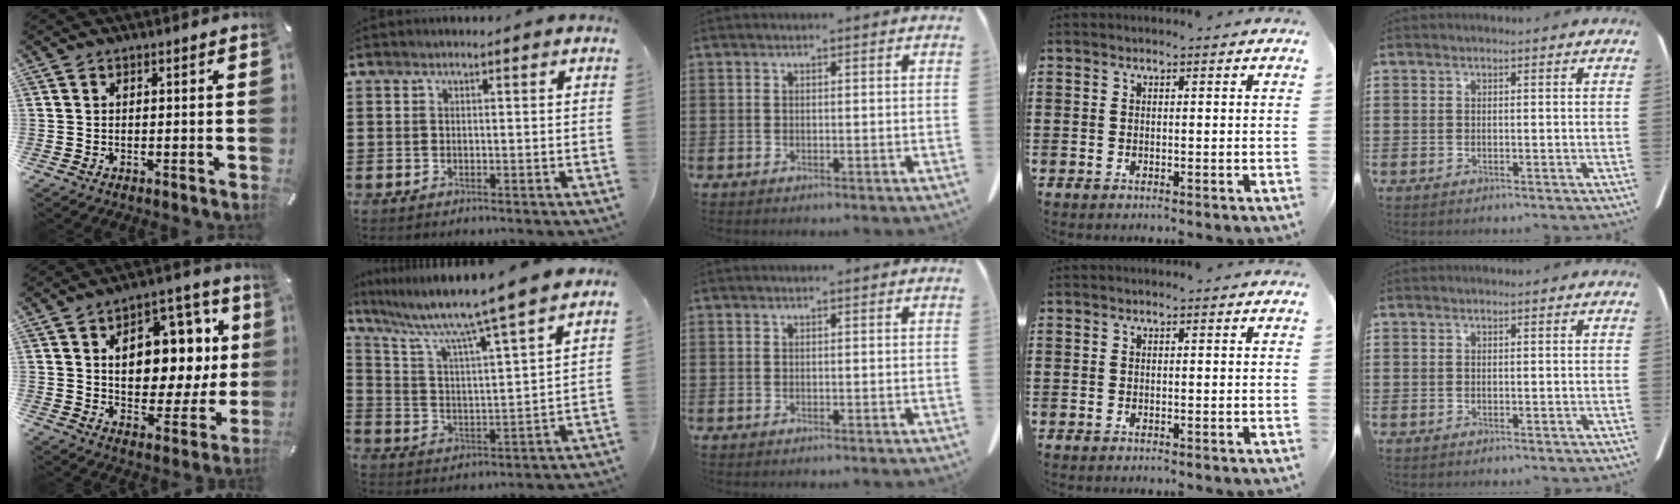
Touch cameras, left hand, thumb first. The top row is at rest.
{"thumb": {"total": 15.4, "force": [4.7, 10.4, 10.3], "torque": [-0.130, -0.029, 0.082]}, "index": {"total": 8.5, "force": [7.0, -1.2, 4.8], "torque": [-0.123, -0.059, 0.106]}}